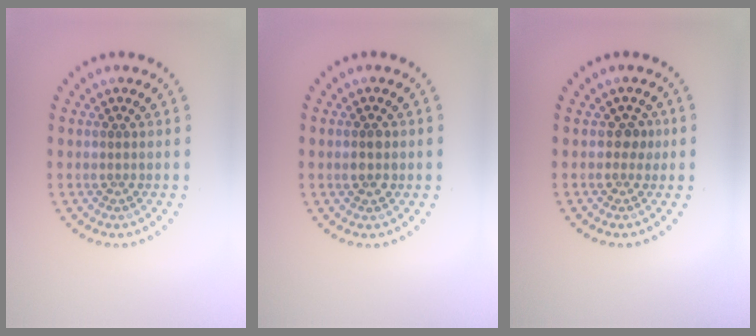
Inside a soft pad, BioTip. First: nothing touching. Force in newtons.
{"total": 2.0, "press": 2.0, "slide": 0.1}
{"total": 1.1, "press": 1.0, "slide": 0.5}